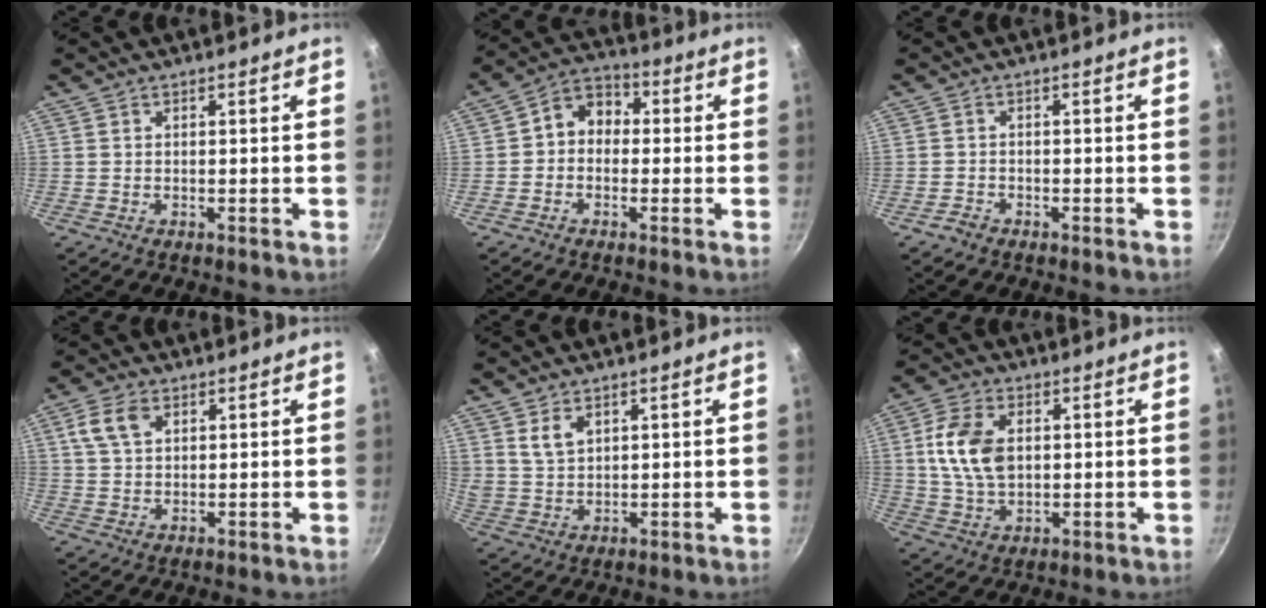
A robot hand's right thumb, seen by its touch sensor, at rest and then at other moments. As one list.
[{"total": 7.2, "force": [-0.1, 5.9, 4.1], "torque": [-0.031, 0.026, -0.026]}, {"total": 1.7, "force": [-1.3, 1.0, 0.4], "torque": [-0.008, 0.015, -0.026]}, {"total": 5.8, "force": [2.2, 3.7, 3.9], "torque": [-0.066, 0.004, 0.041]}, {"total": 3.8, "force": [2.1, 2.5, 2.0], "torque": [-0.029, -0.009, 0.046]}, {"total": 11.1, "force": [1.7, 7.3, 8.3], "torque": [-0.143, 0.004, 0.029]}]